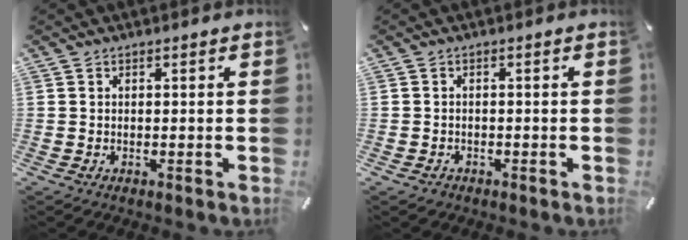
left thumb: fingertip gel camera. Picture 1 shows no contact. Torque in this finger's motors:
{"motor_torque": [-0.01, 0.00, 0.13, 0.13, -0.03]}